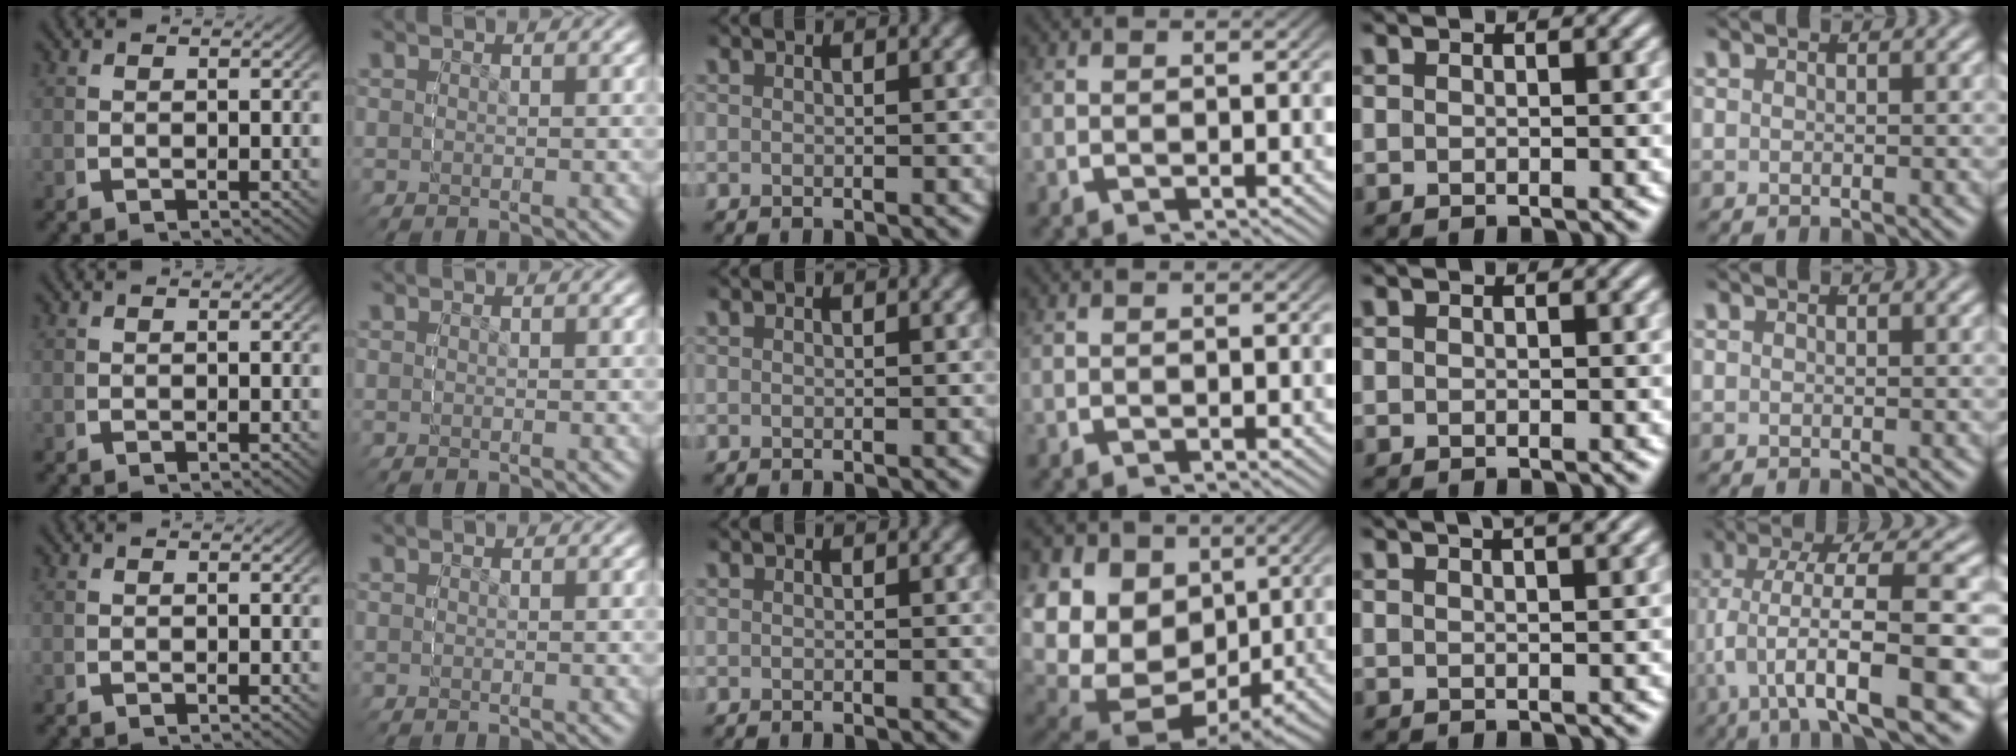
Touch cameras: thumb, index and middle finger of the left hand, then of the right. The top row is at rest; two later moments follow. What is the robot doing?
{"motion": "grasp_and_lifting", "object": "sponge"}